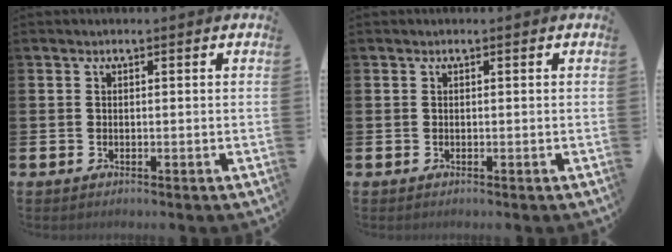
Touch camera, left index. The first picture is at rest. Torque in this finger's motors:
{"motor_torque": [-0.07, 0.07, 0.04, 0.01]}